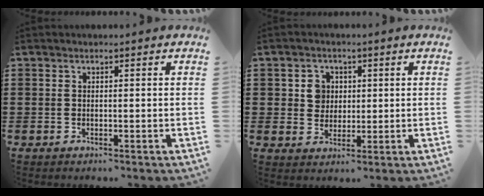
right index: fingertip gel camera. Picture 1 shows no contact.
{"total": 3.9, "force": [0.7, 3.6, 1.4], "torque": [-0.044, 0.013, 0.011]}